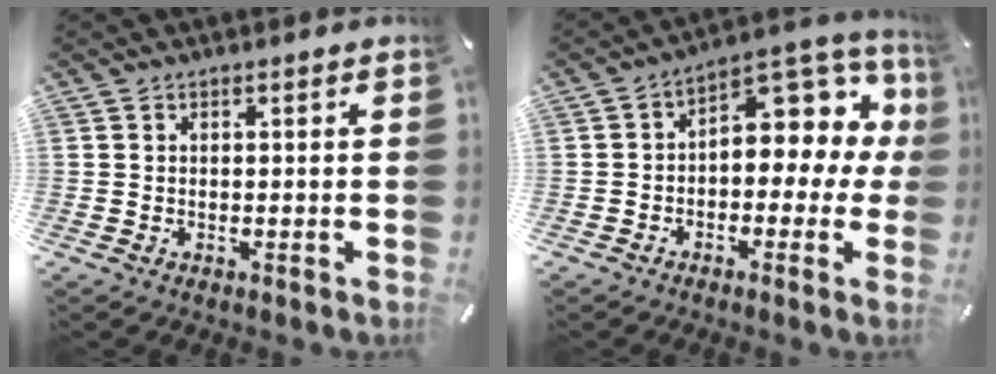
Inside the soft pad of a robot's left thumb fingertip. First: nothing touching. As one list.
[{"total": 10.2, "force": [3.7, 6.4, 7.0], "torque": [-0.086, -0.041, 0.062]}]